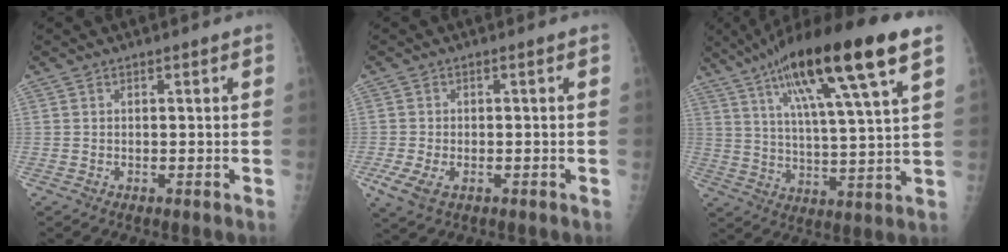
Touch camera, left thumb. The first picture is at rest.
{"total": 4.7, "force": [-1.7, 2.5, 3.5], "torque": [-0.082, -0.008, -0.029]}
{"total": 21.6, "force": [11.6, 3.1, 17.9], "torque": [-0.298, -0.022, 0.193]}